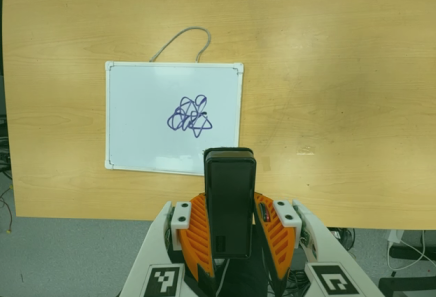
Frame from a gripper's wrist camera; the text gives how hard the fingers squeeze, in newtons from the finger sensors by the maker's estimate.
{"total": 4.0, "left": 2.7, "right": 5.3}